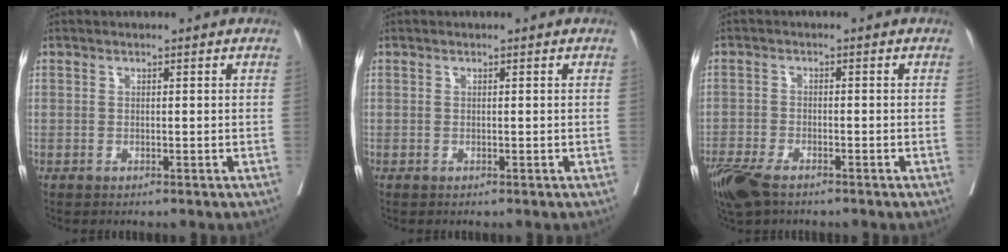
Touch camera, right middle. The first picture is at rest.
{"total": 0.0}
{"total": 7.3, "force": [-5.4, 2.6, 4.2], "torque": [-0.081, -0.013, -0.098]}